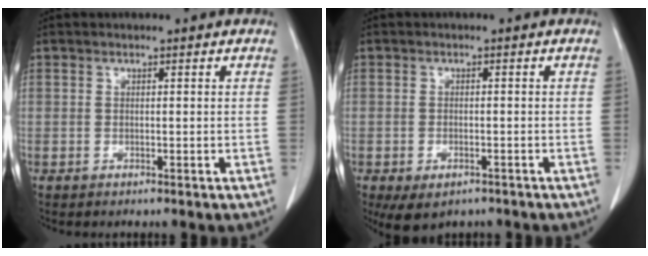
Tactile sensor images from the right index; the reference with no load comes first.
{"total": 4.7, "force": [-2.9, 2.6, 2.5], "torque": [-0.040, -0.007, -0.038]}